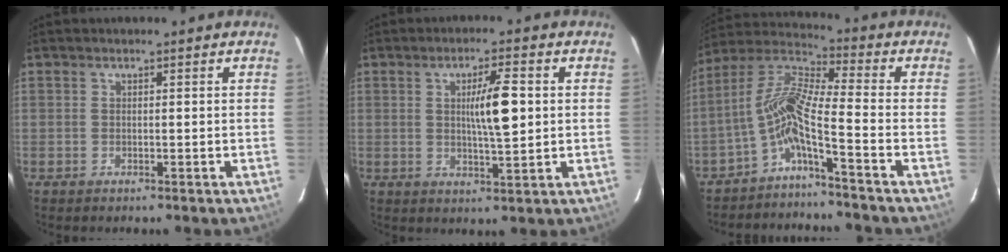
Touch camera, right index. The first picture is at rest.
{"total": 6.8, "force": [1.0, 0.7, 6.7], "torque": [-0.111, 0.003, 0.017]}
{"total": 8.1, "force": [-4.6, -0.8, 6.6], "torque": [-0.144, 0.019, -0.095]}